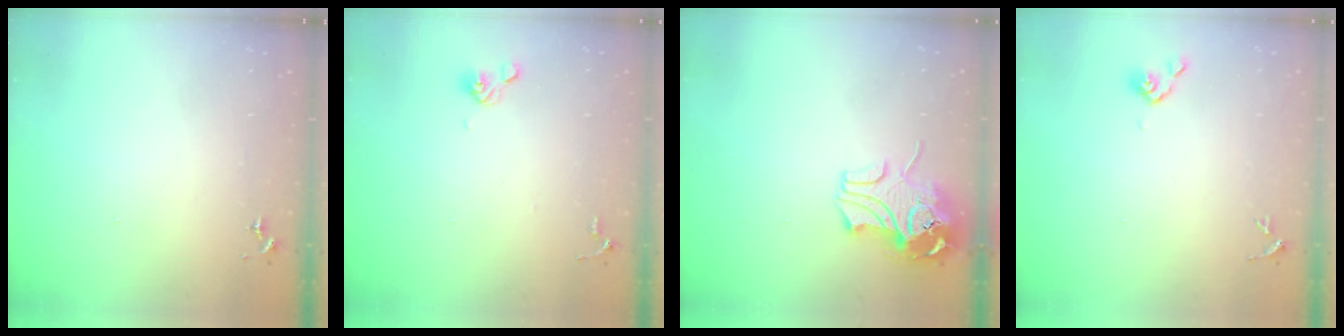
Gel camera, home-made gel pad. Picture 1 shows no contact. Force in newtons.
{"total": 6.3, "press": 6.0, "slide": 2.1}
{"total": 10.8, "press": 10.6, "slide": 1.6}
{"total": 3.5, "press": 3.4, "slide": 0.9}